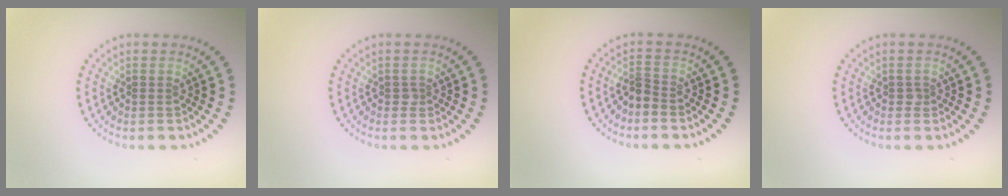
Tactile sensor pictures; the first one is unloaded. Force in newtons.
{"total": 0.6, "press": 0.5, "slide": 0.2}
{"total": 1.6, "press": 1.2, "slide": 1.2}
{"total": 0.6, "press": 0.5, "slide": 0.2}